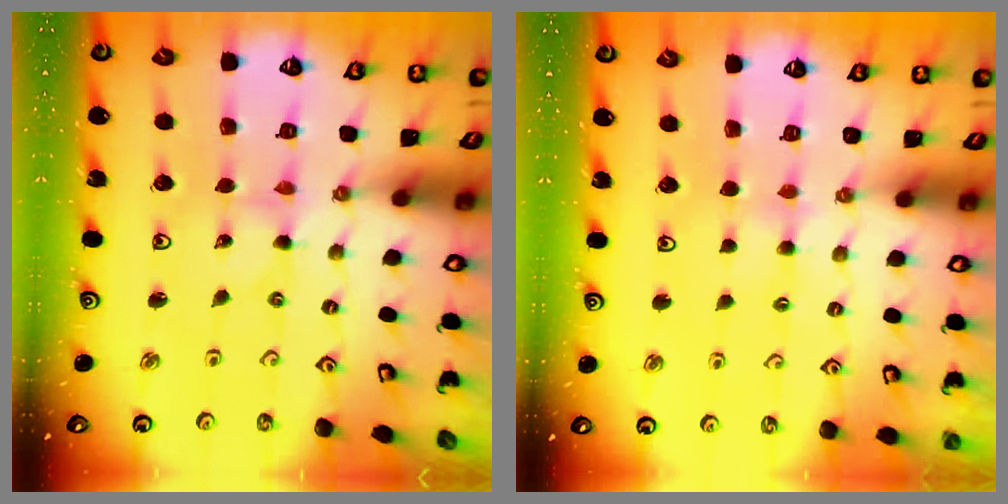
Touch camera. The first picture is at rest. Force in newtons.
{"total": 3.5, "press": 3.5, "slide": 0.6}